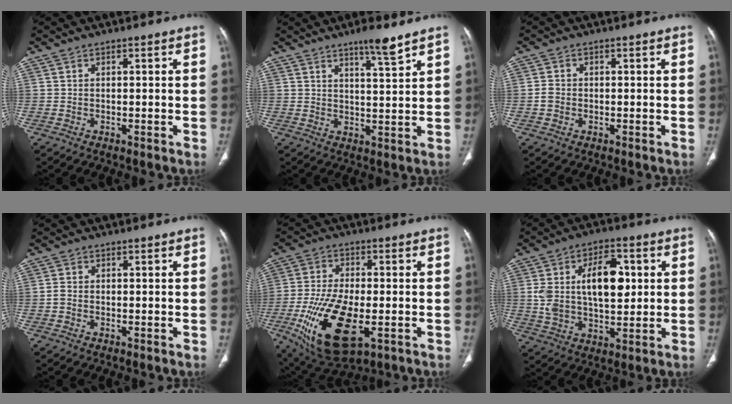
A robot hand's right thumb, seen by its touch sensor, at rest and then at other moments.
{"total": 5.6, "force": [4.1, 0.3, 3.7], "torque": [-0.052, -0.032, 0.067]}
{"total": 1.9, "force": [-0.4, 1.6, 1.0], "torque": [-0.016, 0.006, -0.009]}
{"total": 1.1, "force": [-0.3, 0.8, 0.7], "torque": [-0.015, 0.000, -0.008]}
{"total": 17.6, "force": [-5.4, 8.0, 14.7], "torque": [-0.285, -0.007, -0.081]}
{"total": 15.0, "force": [2.7, 8.2, 12.2], "torque": [-0.192, 0.005, 0.051]}